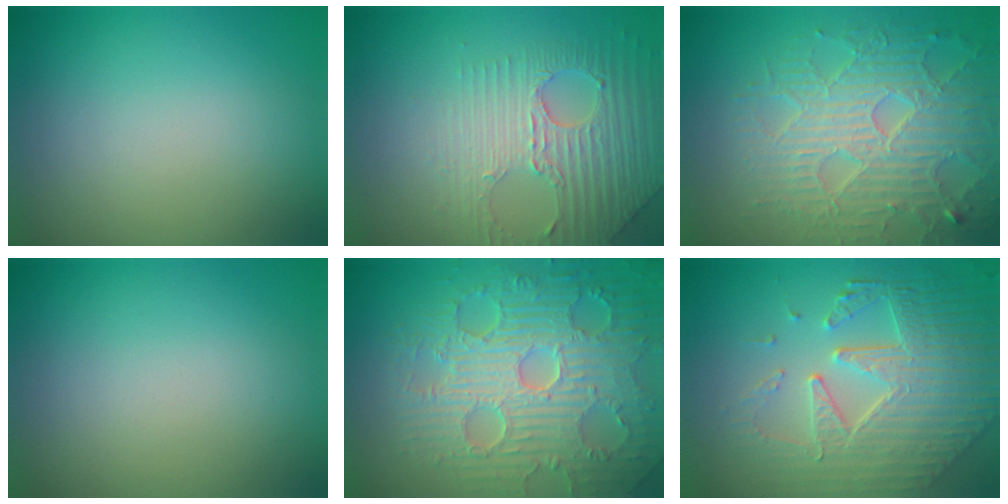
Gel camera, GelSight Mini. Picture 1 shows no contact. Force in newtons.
{"total": 3.8, "press": 3.7, "slide": 1.0}
{"total": 7.0, "press": 5.7, "slide": 4.0}
{"total": 0.0}
{"total": 9.4, "press": 6.8, "slide": 6.4}
{"total": 8.1, "press": 6.0, "slide": 5.5}